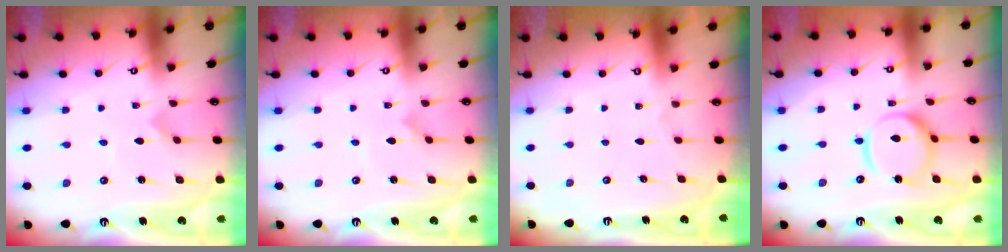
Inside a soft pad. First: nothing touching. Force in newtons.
{"total": 0.8, "press": 0.8, "slide": 0.1}
{"total": 0.0}
{"total": 12.8, "press": 12.7, "slide": 1.4}